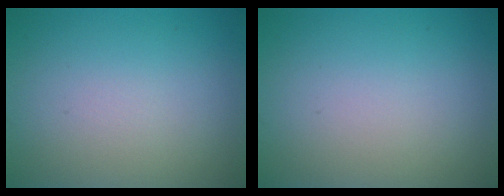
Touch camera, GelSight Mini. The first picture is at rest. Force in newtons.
{"total": 0.0}